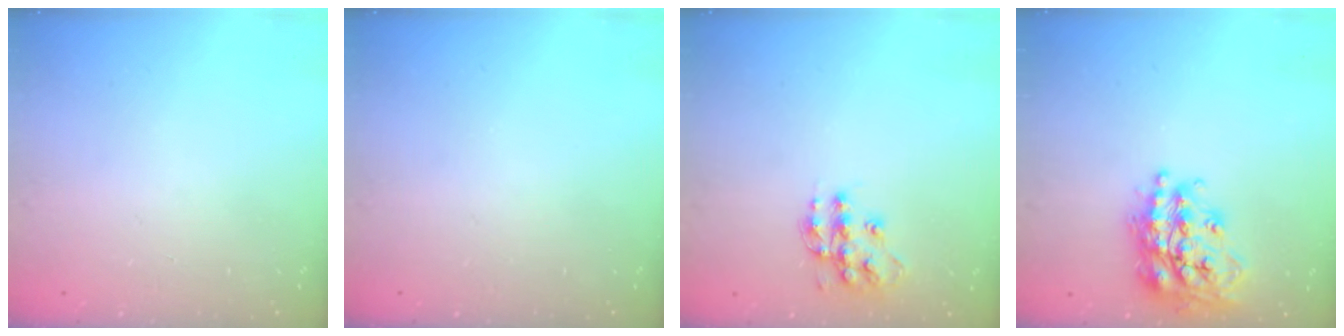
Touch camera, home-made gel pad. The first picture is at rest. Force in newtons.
{"total": 0.0}
{"total": 12.6, "press": 12.5, "slide": 0.9}
{"total": 20.7, "press": 20.6, "slide": 1.6}